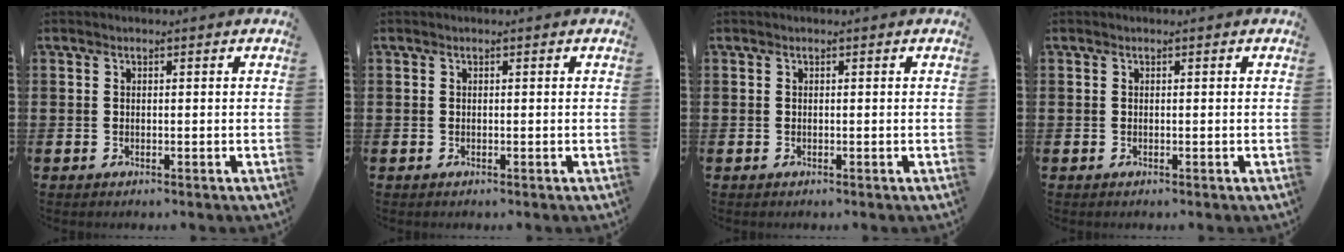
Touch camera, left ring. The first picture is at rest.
{"total": 0.0}
{"total": 0.0}
{"total": 0.0}